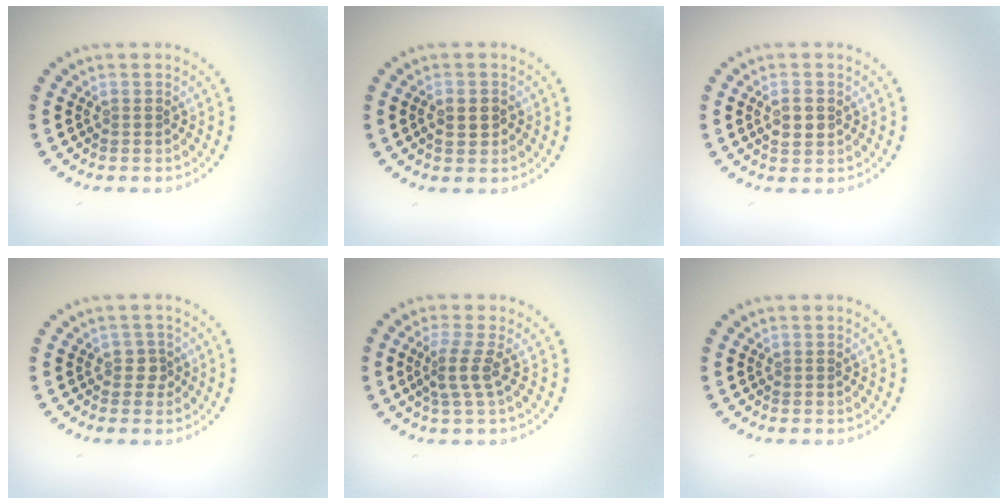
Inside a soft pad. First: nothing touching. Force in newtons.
{"total": 1.5, "press": 1.5, "slide": 0.2}
{"total": 1.9, "press": 1.9, "slide": 0.4}
{"total": 1.2, "press": 1.0, "slide": 0.6}
{"total": 2.4, "press": 1.7, "slide": 1.8}
{"total": 0.0}